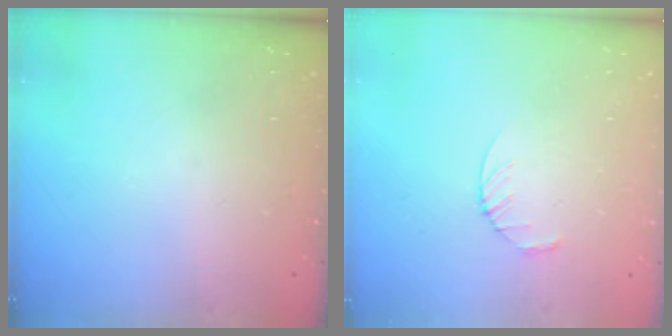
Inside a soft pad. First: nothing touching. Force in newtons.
{"total": 3.2, "press": 3.1, "slide": 0.4}